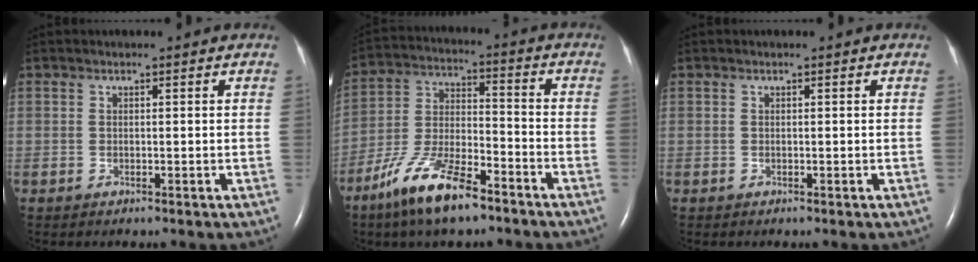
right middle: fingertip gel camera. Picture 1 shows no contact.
{"total": 13.1, "force": [-8.9, 3.3, 9.0], "torque": [-0.190, -0.011, -0.167]}
{"total": 0.0}